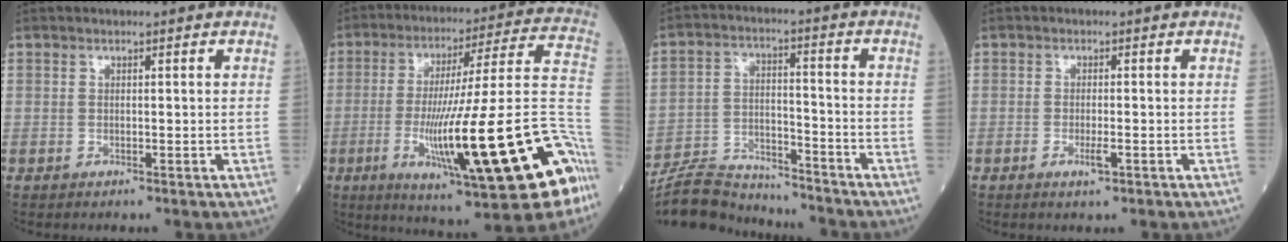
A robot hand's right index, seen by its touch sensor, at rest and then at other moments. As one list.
[{"total": 28.9, "force": [-10.4, 2.3, 26.9], "torque": [-0.353, -0.019, -0.161]}, {"total": 12.4, "force": [-12.0, 2.1, 1.9], "torque": [-0.039, 0.020, -0.210]}, {"total": 2.0, "force": [-1.1, 0.4, 1.6], "torque": [-0.031, -0.001, -0.016]}]